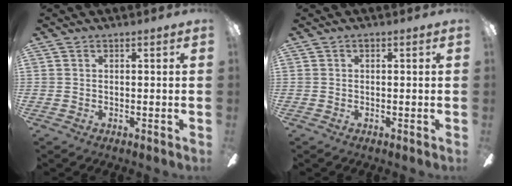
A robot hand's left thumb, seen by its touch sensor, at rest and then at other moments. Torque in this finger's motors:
{"motor_torque": [0.16, -0.07, 0.20, 0.30, 0.00]}